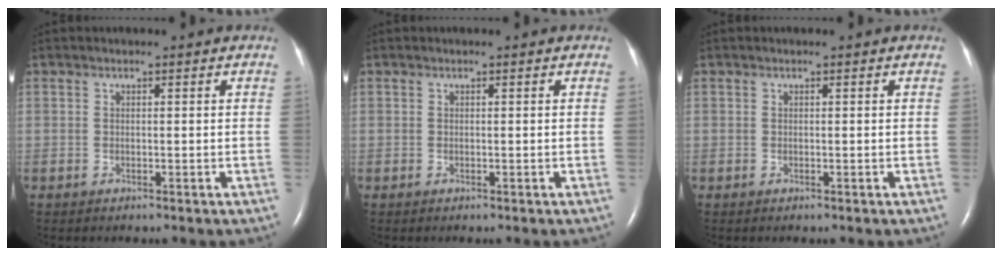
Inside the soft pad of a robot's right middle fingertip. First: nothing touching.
{"total": 0.0}
{"total": 0.0}